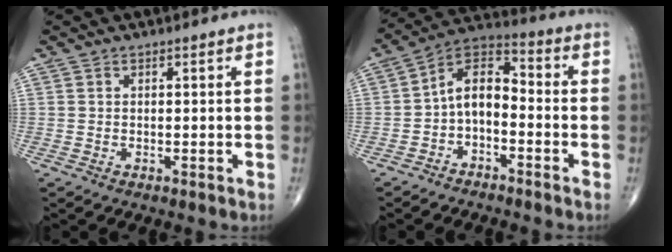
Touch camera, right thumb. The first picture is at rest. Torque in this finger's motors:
{"motor_torque": [0.17, 0.50, 0.09, -0.26, 0.07]}